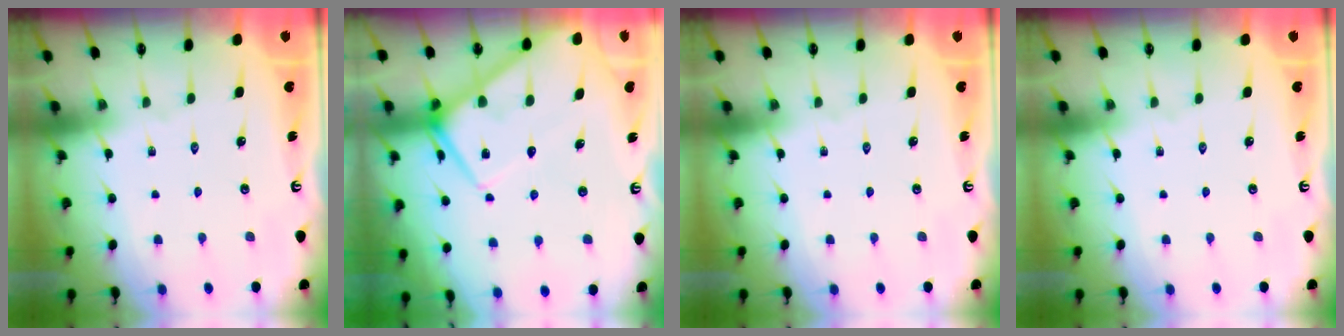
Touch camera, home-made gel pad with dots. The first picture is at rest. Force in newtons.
{"total": 10.8, "press": 10.8, "slide": 0.8}
{"total": 0.0}
{"total": 0.0}